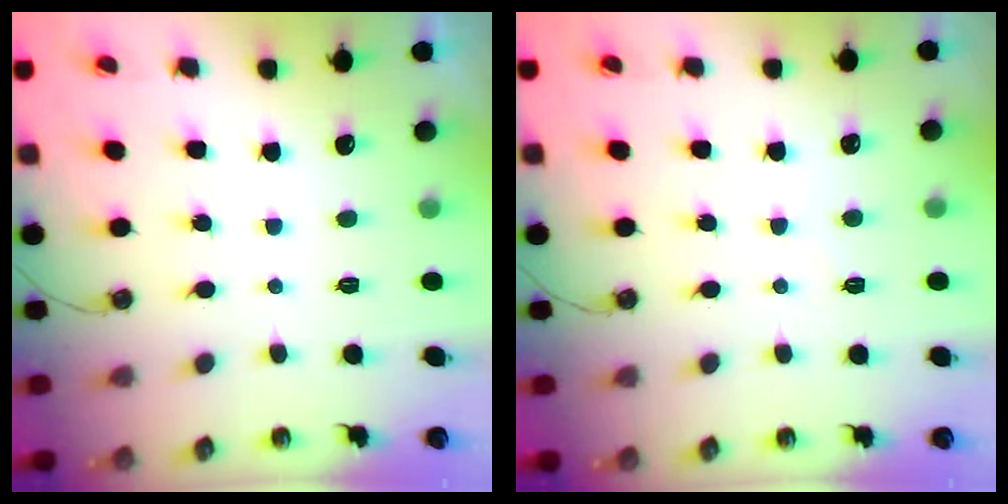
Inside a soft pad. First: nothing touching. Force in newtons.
{"total": 3.8, "press": 3.7, "slide": 0.5}